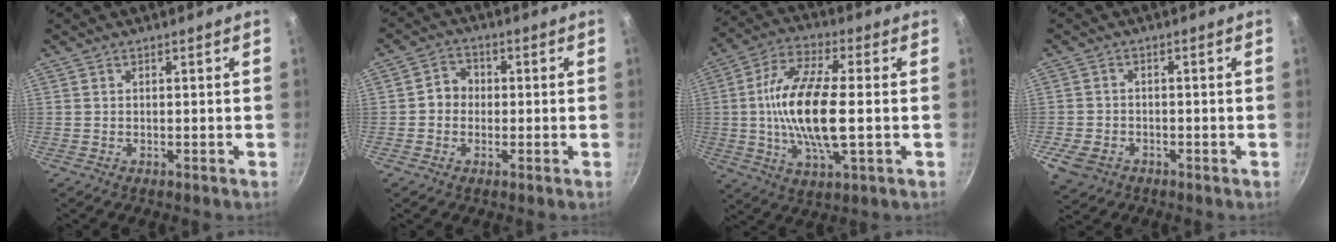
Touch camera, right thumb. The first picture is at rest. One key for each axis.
{"total": 4.3, "fx": -0.3, "fy": 3.9, "fz": 1.9, "tx": -0.004, "ty": 0.012, "tz": -0.015}
{"total": 16.4, "fx": -0.5, "fy": 5.9, "fz": 15.3, "tx": -0.300, "ty": 0.014, "tz": -0.019}
{"total": 6.6, "fx": -2.8, "fy": 4.8, "fz": 3.4, "tx": -0.075, "ty": 0.011, "tz": -0.054}